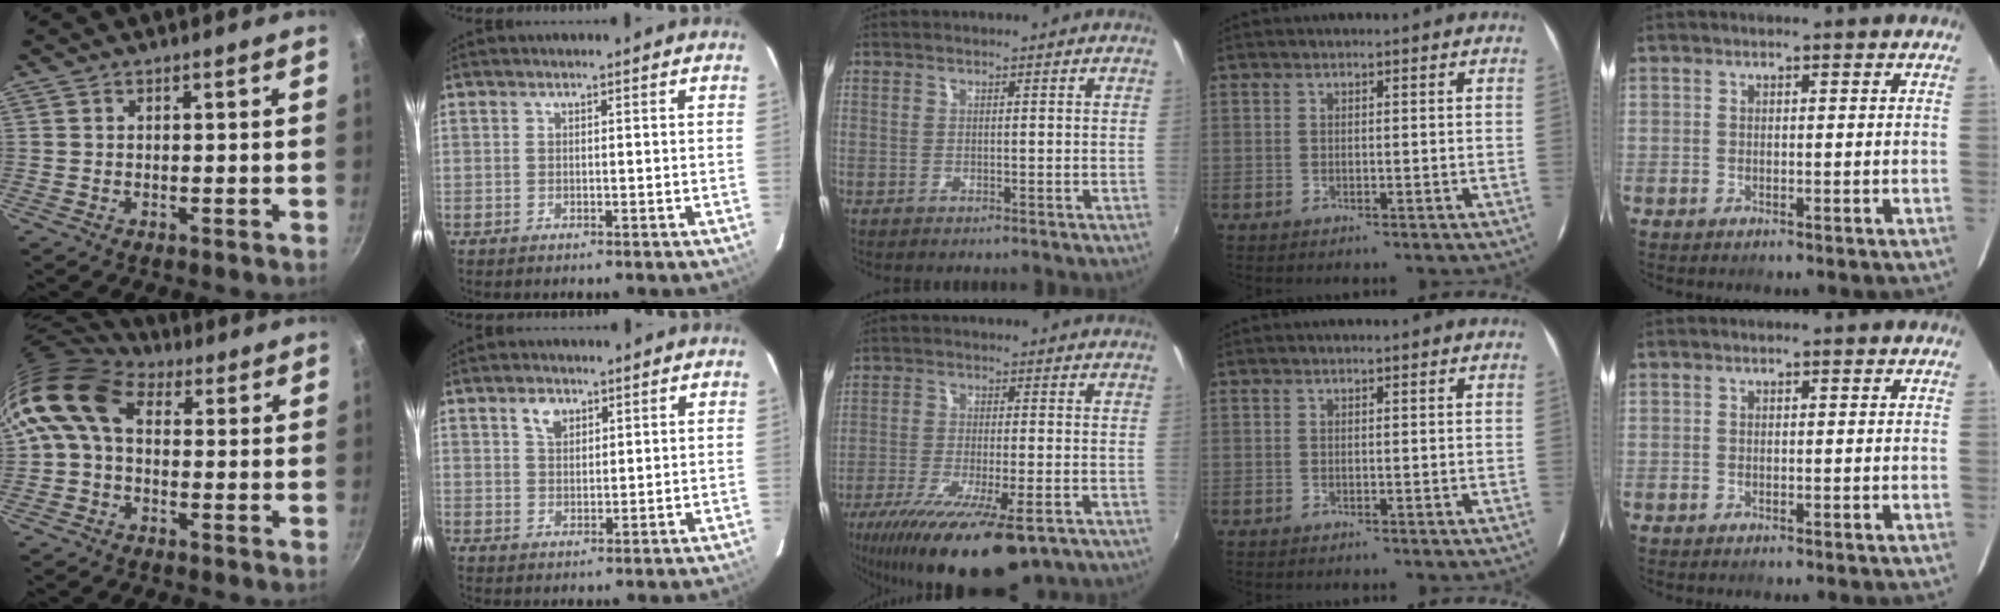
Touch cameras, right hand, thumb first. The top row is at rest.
{"thumb": {"total": 11.0, "force": [2.0, 7.6, 7.8], "torque": [-0.139, 0.022, 0.015]}, "index": {"total": 3.6, "force": [2.0, 2.3, 2.0], "torque": [-0.031, 0.010, 0.038]}, "middle": {"total": 19.1, "force": [-12.6, 4.6, 13.6], "torque": [-0.258, -0.069, -0.199]}}